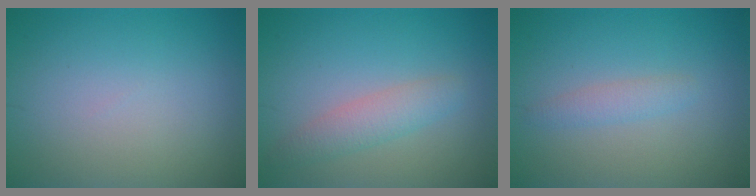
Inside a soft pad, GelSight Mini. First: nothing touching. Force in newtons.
{"total": 2.6, "press": 2.6, "slide": 0.2}
{"total": 1.4, "press": 1.4, "slide": 0.1}